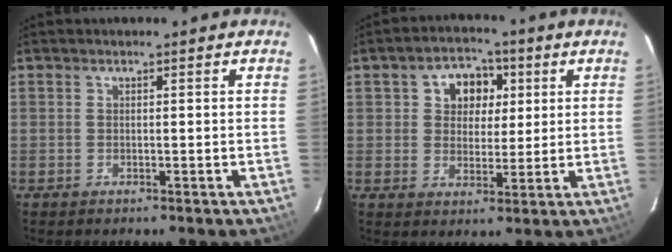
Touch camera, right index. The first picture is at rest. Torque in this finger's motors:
{"motor_torque": [0.17, 0.09, 0.14, 0.05]}